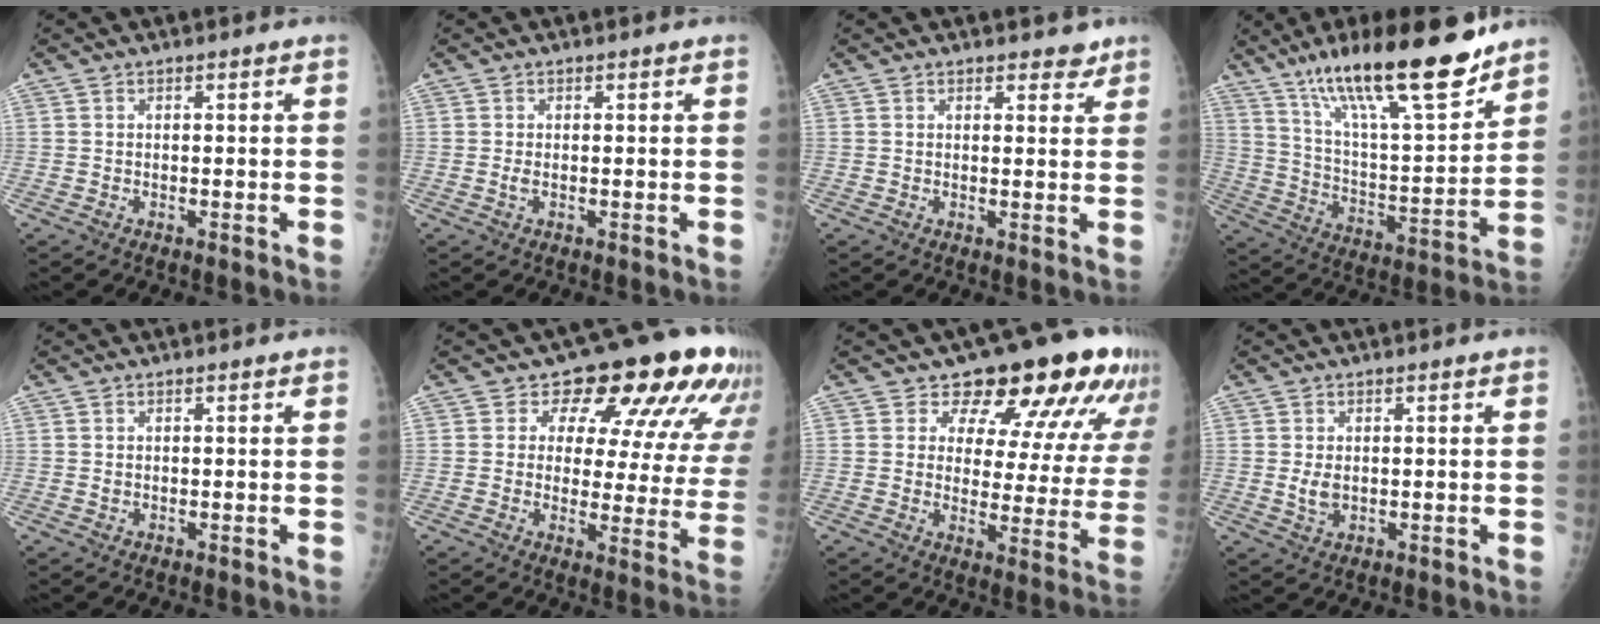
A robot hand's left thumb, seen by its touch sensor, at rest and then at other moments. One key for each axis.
{"total": 1.1, "fx": 0.2, "fy": 0.4, "fz": 1.0, "tx": -0.023, "ty": -0.002, "tz": 0.005}
{"total": 2.8, "fx": 2.3, "fy": 1.3, "fz": 0.9, "tx": 0.009, "ty": -0.013, "tz": 0.026}
{"total": 23.8, "fx": 16.8, "fy": 5.1, "fz": 16.0, "tx": -0.244, "ty": -0.075, "tz": 0.285}
{"total": 0.8, "fx": 0.4, "fy": 0.4, "fz": 0.5, "tx": -0.006, "ty": -0.002, "tz": 0.008}
{"total": 17.8, "fx": 10.7, "fy": 8.8, "fz": 11.2, "tx": -0.087, "ty": -0.042, "tz": 0.117}
{"total": 17.8, "fx": 12.9, "fy": 8.4, "fz": 9.0, "tx": -0.060, "ty": -0.064, "tz": 0.146}
{"total": 2.7, "fx": 0.4, "fy": 1.7, "fz": 2.0, "tx": -0.033, "ty": -0.008, "tz": 0.014}